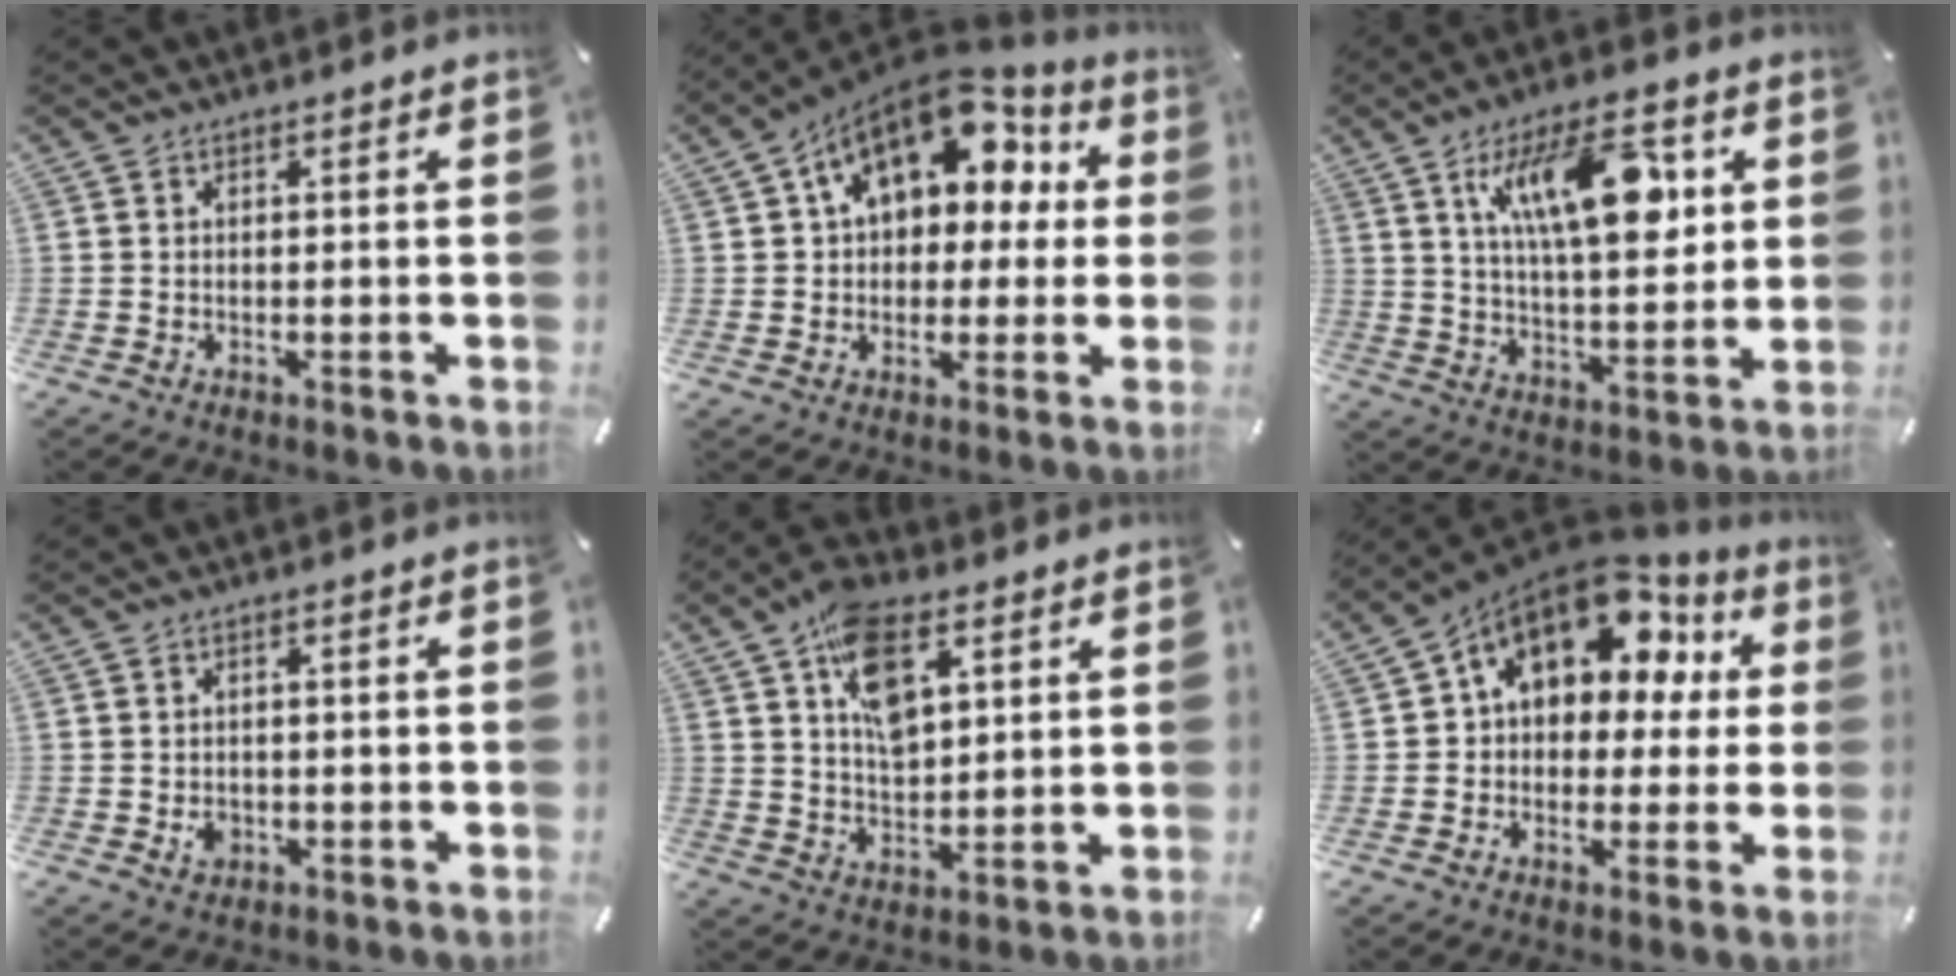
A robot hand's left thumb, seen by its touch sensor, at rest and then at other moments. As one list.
[{"total": 16.3, "force": [6.8, 11.1, 9.8], "torque": [-0.149, -0.032, 0.121]}, {"total": 18.8, "force": [7.2, 8.5, 15.1], "torque": [-0.245, -0.006, 0.114]}, {"total": 2.6, "force": [-0.5, 2.1, 1.4], "torque": [-0.018, 0.000, -0.011]}, {"total": 12.2, "force": [5.9, 6.9, 8.1], "torque": [-0.139, -0.012, 0.109]}, {"total": 14.9, "force": [6.5, 10.5, 8.4], "torque": [-0.124, -0.037, 0.115]}]